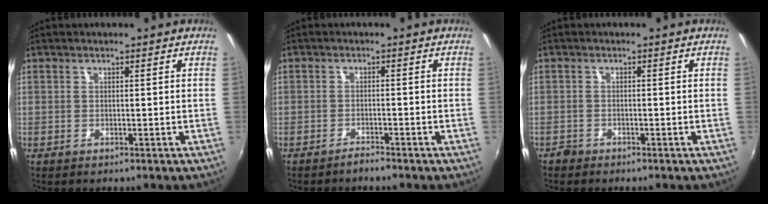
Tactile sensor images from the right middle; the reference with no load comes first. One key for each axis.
{"total": 1.8, "fx": -1.7, "fy": 0.1, "fz": 0.4, "tx": -0.016, "ty": -0.002, "tz": -0.031}
{"total": 1.5, "fx": -1.2, "fy": 0.8, "fz": 0.1, "tx": -0.005, "ty": -0.001, "tz": -0.026}